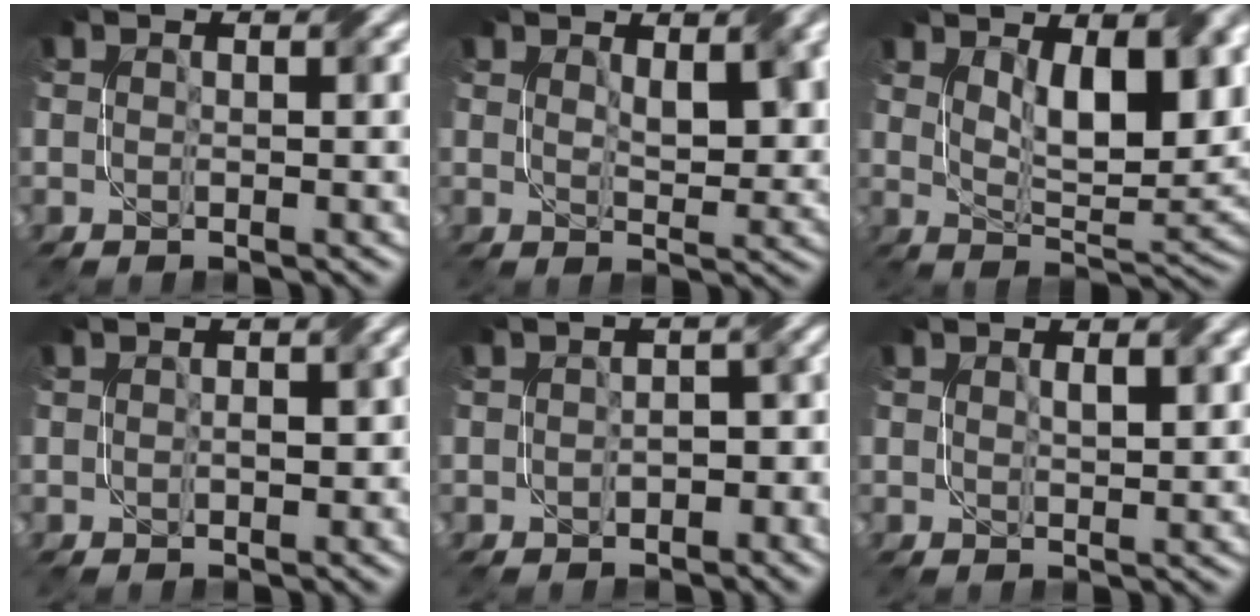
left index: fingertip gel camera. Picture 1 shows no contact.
{"total": 3.6, "force": [1.8, 1.3, 2.8], "torque": [-0.046, 0.001, 0.041]}
{"total": 9.0, "force": [3.6, 3.5, 7.4], "torque": [-0.116, -0.001, 0.069]}
{"total": 1.9, "force": [-0.1, 1.3, 1.4], "torque": [-0.013, 0.003, 0.009]}
{"total": 3.1, "force": [-1.4, 2.0, 1.9], "torque": [-0.013, 0.005, -0.015]}
{"total": 1.6, "force": [0.8, 0.6, 1.1], "torque": [-0.016, 0.006, 0.022]}